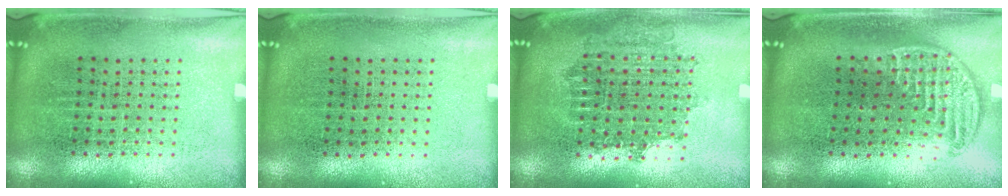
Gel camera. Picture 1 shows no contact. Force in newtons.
{"total": 0.0}
{"total": 1.7, "press": 1.4, "slide": 1.0}
{"total": 1.2, "press": 1.1, "slide": 0.5}